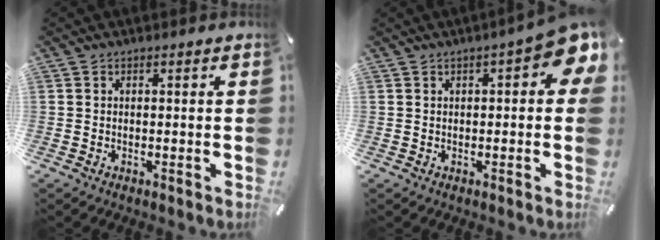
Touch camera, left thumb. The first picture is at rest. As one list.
[{"total": 8.1, "force": [2.6, 2.8, 7.1], "torque": [-0.098, -0.011, 0.043]}]